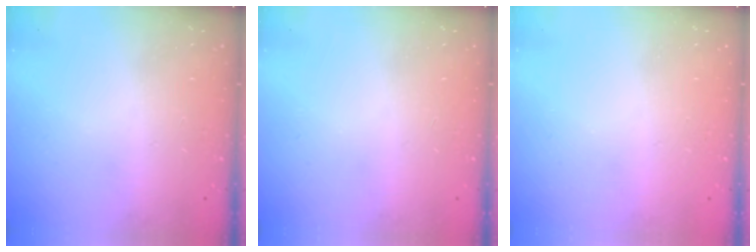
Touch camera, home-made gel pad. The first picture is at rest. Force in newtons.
{"total": 0.0}
{"total": 0.0}